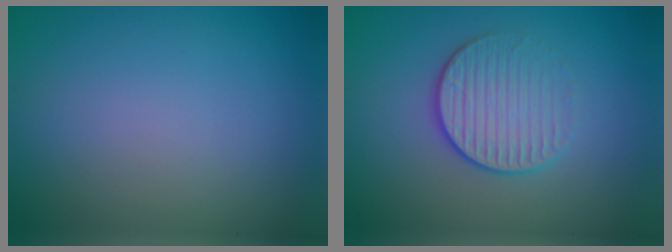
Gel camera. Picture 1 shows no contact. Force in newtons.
{"total": 3.2, "press": 2.9, "slide": 1.4}